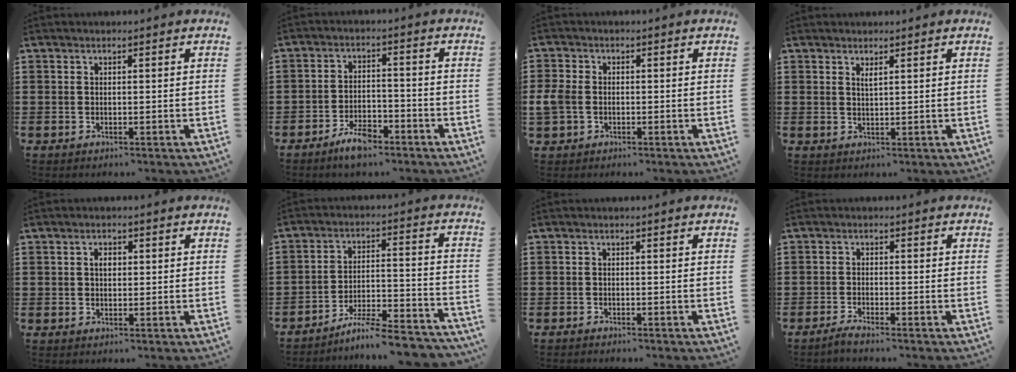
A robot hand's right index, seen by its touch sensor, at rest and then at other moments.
{"total": 5.0, "force": [-3.6, 1.8, 2.9], "torque": [-0.051, 0.013, -0.068]}
{"total": 2.8, "force": [-0.9, 2.1, 1.7], "torque": [-0.056, -0.005, -0.023]}
{"total": 1.1, "force": [0.8, 0.1, 0.7], "torque": [-0.014, 0.001, 0.014]}
{"total": 1.8, "force": [0.4, 1.1, 1.3], "torque": [-0.027, 0.009, 0.005]}
{"total": 6.7, "force": [-6.1, 0.1, 2.7], "torque": [-0.040, -0.001, -0.118]}
{"total": 0.8, "force": [-0.8, 0.1, -0.1], "torque": [-0.001, 0.001, -0.016]}
{"total": 1.5, "force": [-1.3, -0.1, 0.7], "torque": [-0.011, -0.002, -0.024]}